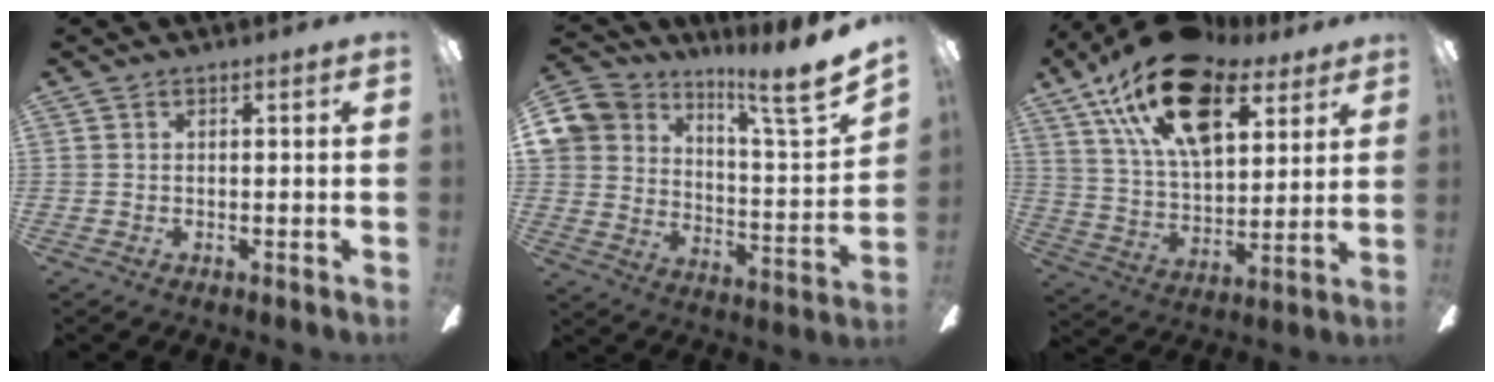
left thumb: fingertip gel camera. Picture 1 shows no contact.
{"total": 14.8, "force": [11.1, 5.6, 8.1], "torque": [-0.130, -0.075, 0.191]}
{"total": 23.6, "force": [13.4, 12.1, 15.2], "torque": [-0.279, -0.060, 0.232]}